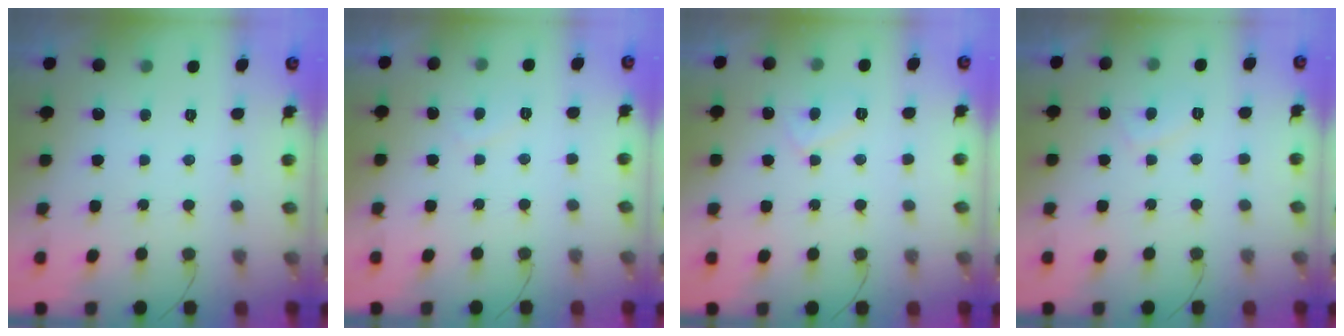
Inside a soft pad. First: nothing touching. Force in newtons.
{"total": 0.8, "press": 0.5, "slide": 0.6}
{"total": 4.9, "press": 4.9, "slide": 0.1}
{"total": 2.9, "press": 2.8, "slide": 0.7}